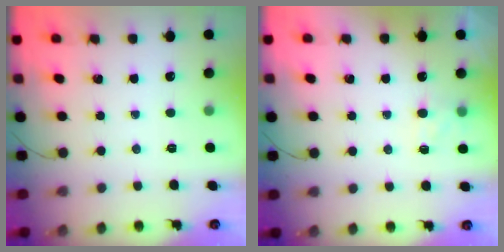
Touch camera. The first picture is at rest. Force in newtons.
{"total": 4.9, "press": 4.7, "slide": 1.6}